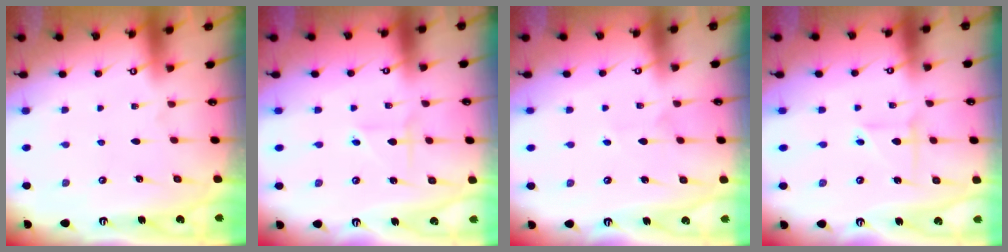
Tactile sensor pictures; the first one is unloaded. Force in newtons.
{"total": 1.8, "press": 1.7, "slide": 0.7}
{"total": 2.9, "press": 2.8, "slide": 0.4}
{"total": 2.9, "press": 2.9, "slide": 0.2}